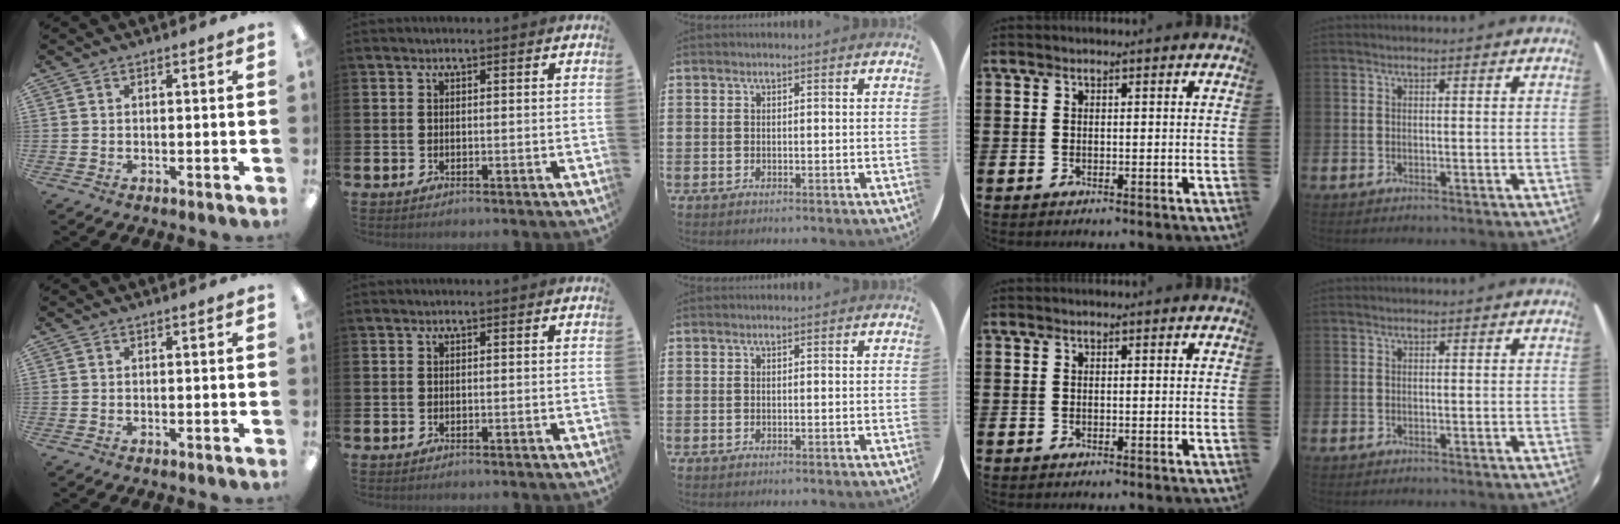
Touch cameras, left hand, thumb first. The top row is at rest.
{}